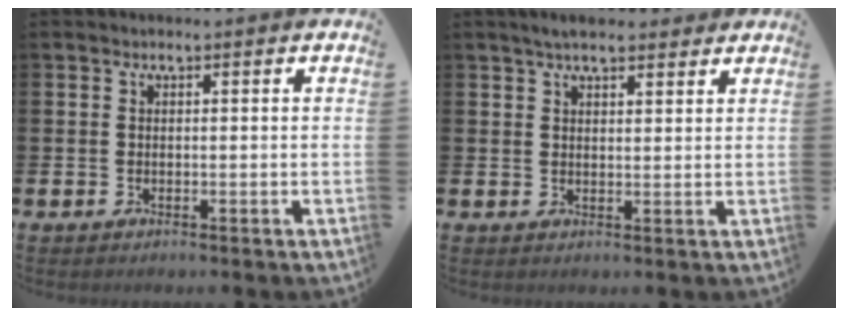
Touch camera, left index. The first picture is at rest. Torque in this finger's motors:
{"motor_torque": [0.68, -0.87, 0.41, 0.03]}